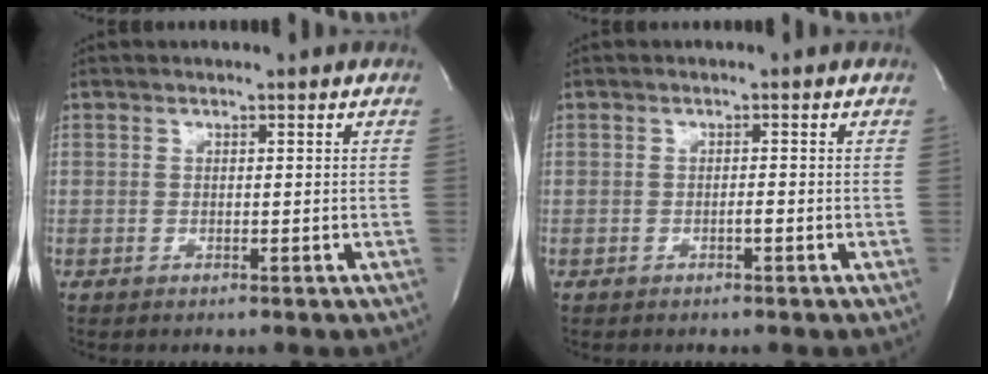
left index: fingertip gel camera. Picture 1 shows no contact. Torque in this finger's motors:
{"motor_torque": [0.23, -0.01, -0.01, 0.00]}